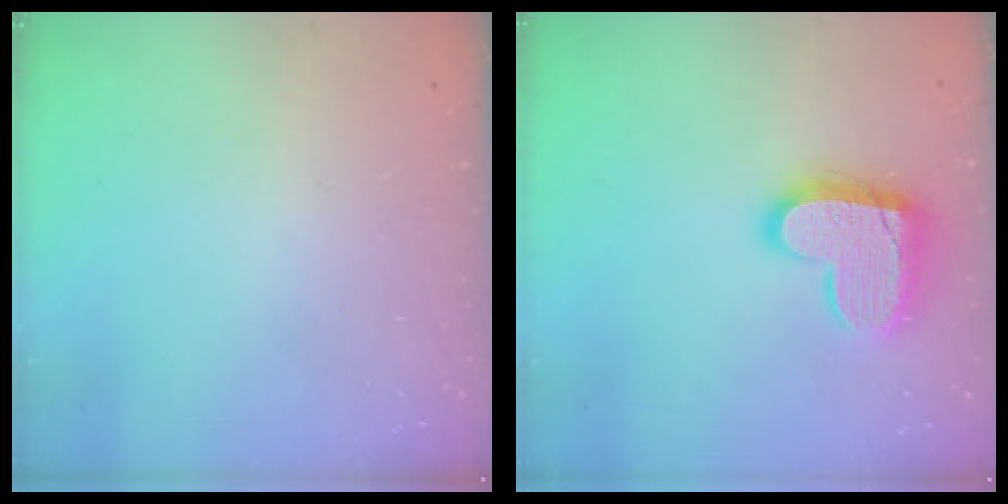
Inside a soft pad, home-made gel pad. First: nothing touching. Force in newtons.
{"total": 15.7, "press": 15.6, "slide": 1.1}